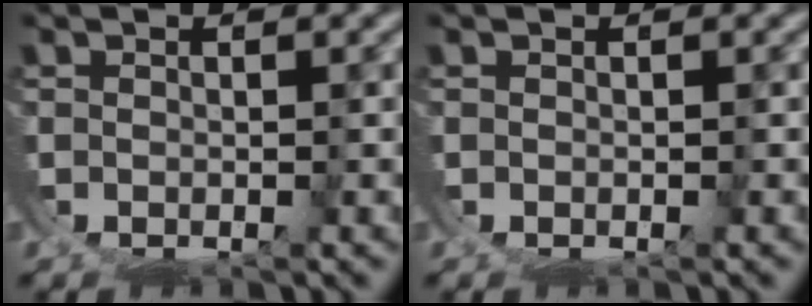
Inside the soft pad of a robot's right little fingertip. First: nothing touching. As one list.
[{"total": 0.0}]